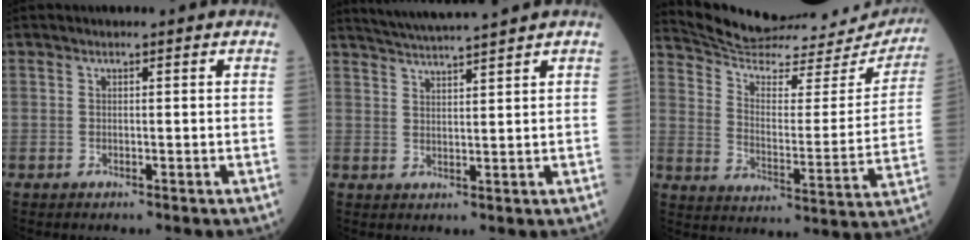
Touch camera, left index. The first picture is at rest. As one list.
[{"total": 4.9, "force": [4.5, -1.4, 1.1], "torque": [-0.025, 0.014, 0.082]}, {"total": 25.2, "force": [24.2, 3.9, 5.7], "torque": [-0.094, -0.068, 0.319]}]